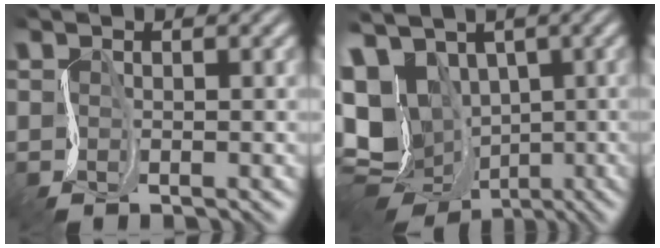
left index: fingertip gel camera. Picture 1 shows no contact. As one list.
[{"total": 15.6, "force": [-0.2, 12.4, 9.5], "torque": [-0.198, -0.011, -0.013]}]